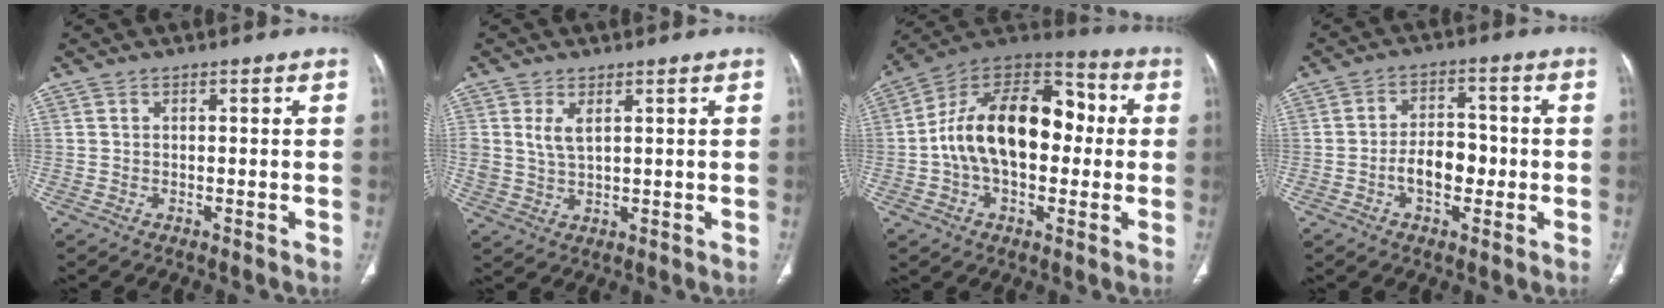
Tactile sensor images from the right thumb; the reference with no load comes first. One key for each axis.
{"total": 3.8, "fx": 1.5, "fy": 1.9, "fz": 2.9, "tx": -0.059, "ty": -0.007, "tz": 0.039}
{"total": 21.3, "fx": 0.4, "fy": 13.2, "fz": 16.8, "tx": -0.258, "ty": 0.043, "tz": 0.001}
{"total": 7.4, "fx": -1.8, "fy": 4.6, "fz": 5.5, "tx": -0.073, "ty": 0.024, "tz": -0.034}